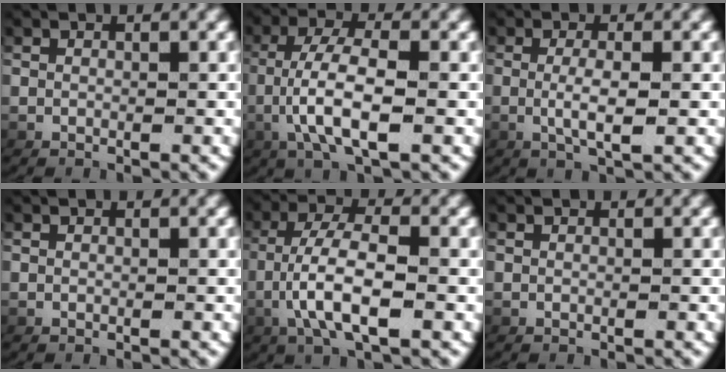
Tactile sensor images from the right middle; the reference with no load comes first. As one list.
[{"total": 5.3, "force": [-0.5, 1.7, 5.0], "torque": [-0.112, -0.013, 0.001]}, {"total": 3.0, "force": [-0.1, 0.5, 3.0], "torque": [-0.066, -0.007, 0.004]}, {"total": 1.3, "force": [0.0, -1.3, -0.4], "torque": [0.005, -0.007, 0.011]}, {"total": 5.3, "force": [-0.7, 1.8, 4.9], "torque": [-0.108, -0.012, -0.002]}, {"total": 0.0}]